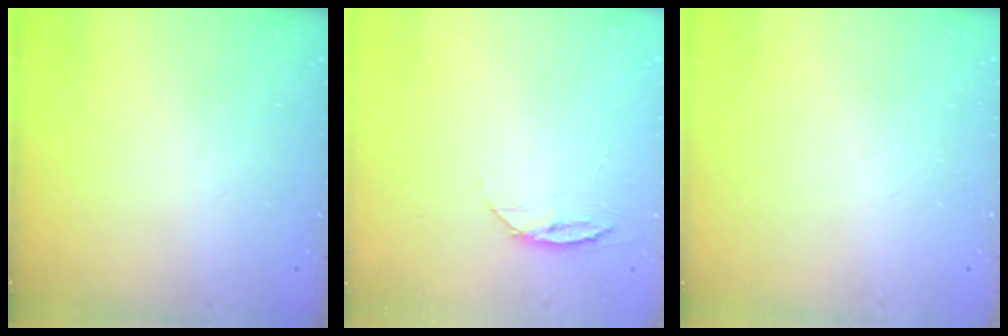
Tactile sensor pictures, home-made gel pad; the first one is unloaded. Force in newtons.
{"total": 6.6, "press": 6.5, "slide": 0.7}
{"total": 0.0}